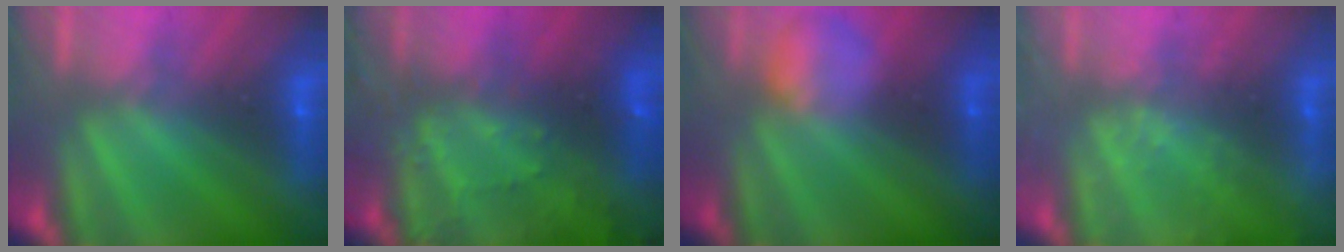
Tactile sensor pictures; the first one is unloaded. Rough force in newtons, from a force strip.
{"total": 8.3}
{"total": 2.3}
{"total": 2.5}